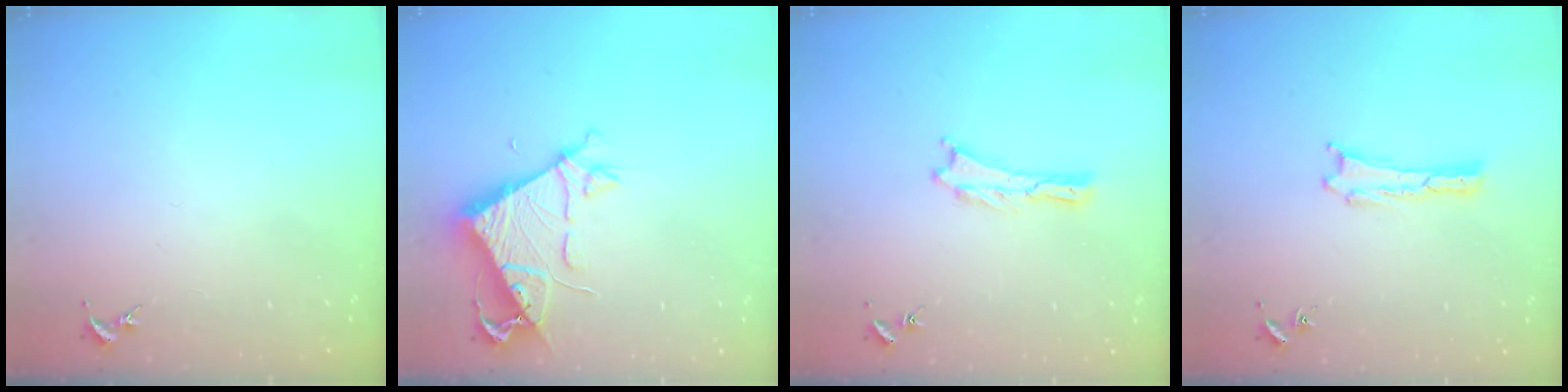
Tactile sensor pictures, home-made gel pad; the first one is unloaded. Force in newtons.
{"total": 7.1, "press": 7.1, "slide": 0.6}
{"total": 0.0}
{"total": 0.0}